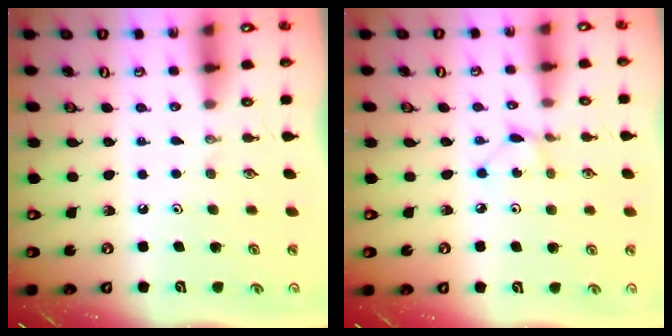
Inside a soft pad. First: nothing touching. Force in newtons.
{"total": 1.3, "press": 1.3, "slide": 0.1}